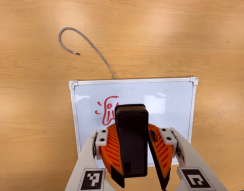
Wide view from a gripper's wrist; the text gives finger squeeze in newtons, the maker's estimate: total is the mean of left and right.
{"total": 10.1, "left": 10.0, "right": 10.2}